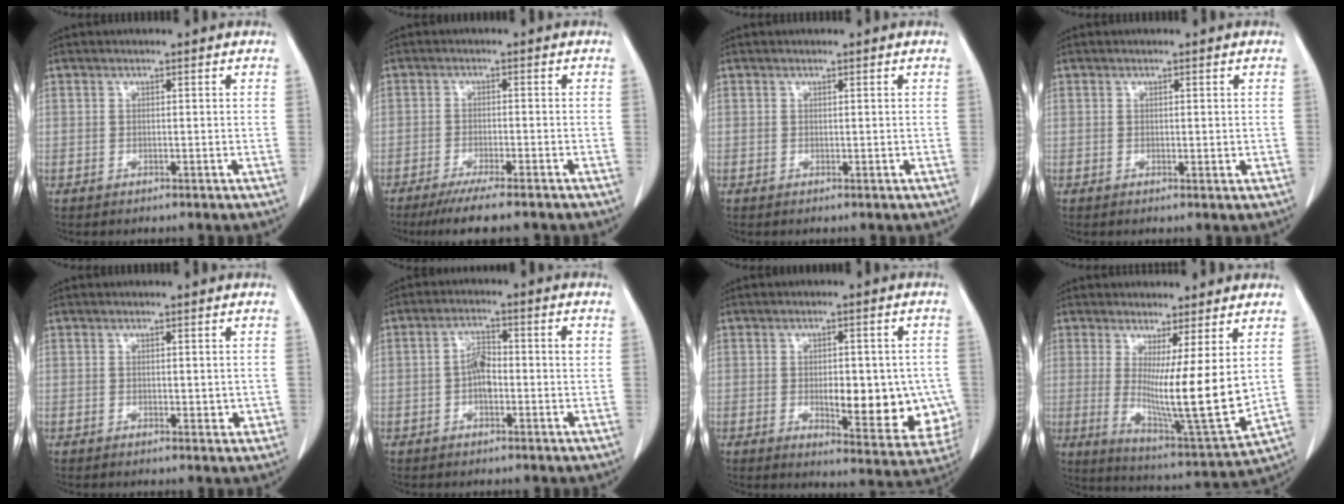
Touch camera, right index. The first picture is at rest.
{"total": 8.6, "force": [-7.1, 0.6, 4.9], "torque": [-0.066, -0.016, -0.107]}
{"total": 0.0}
{"total": 1.1, "force": [-0.1, 0.4, 1.0], "torque": [-0.015, -0.002, -0.001]}
{"total": 2.0, "force": [-0.1, 1.0, 1.7], "torque": [-0.019, -0.002, 0.000]}
{"total": 5.1, "force": [-0.2, 2.0, 4.7], "torque": [-0.092, 0.022, -0.007]}
{"total": 14.5, "force": [-2.3, 5.7, 13.1], "torque": [-0.134, 0.001, -0.009]}
{"total": 12.4, "force": [1.9, 0.2, 12.2], "torque": [-0.209, -0.047, 0.036]}